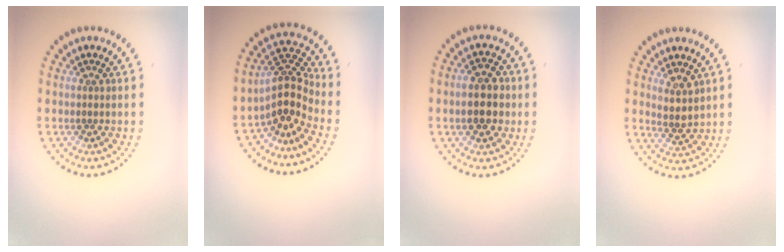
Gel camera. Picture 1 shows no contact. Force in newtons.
{"total": 3.8, "press": 2.7, "slide": 2.7}
{"total": 3.9, "press": 3.9, "slide": 0.4}
{"total": 2.3, "press": 2.0, "slide": 1.1}